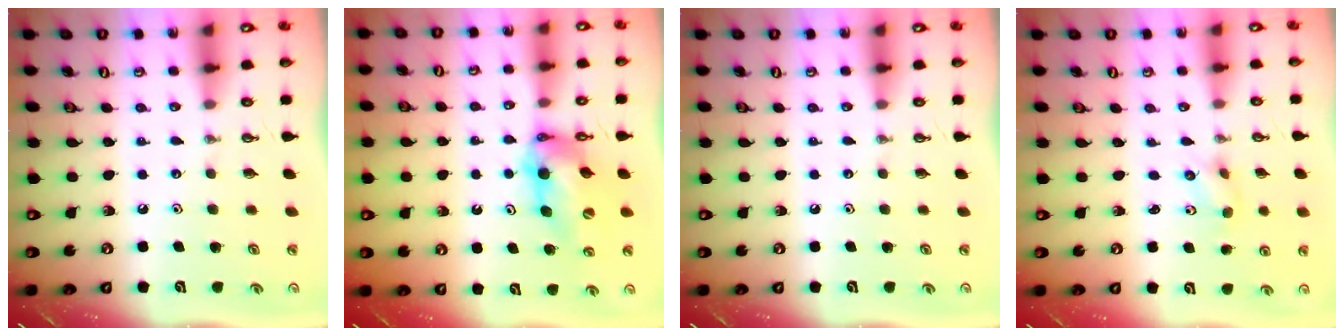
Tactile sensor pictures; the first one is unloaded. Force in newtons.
{"total": 10.9, "press": 10.8, "slide": 1.0}
{"total": 0.0}
{"total": 2.5, "press": 2.2, "slide": 1.2}